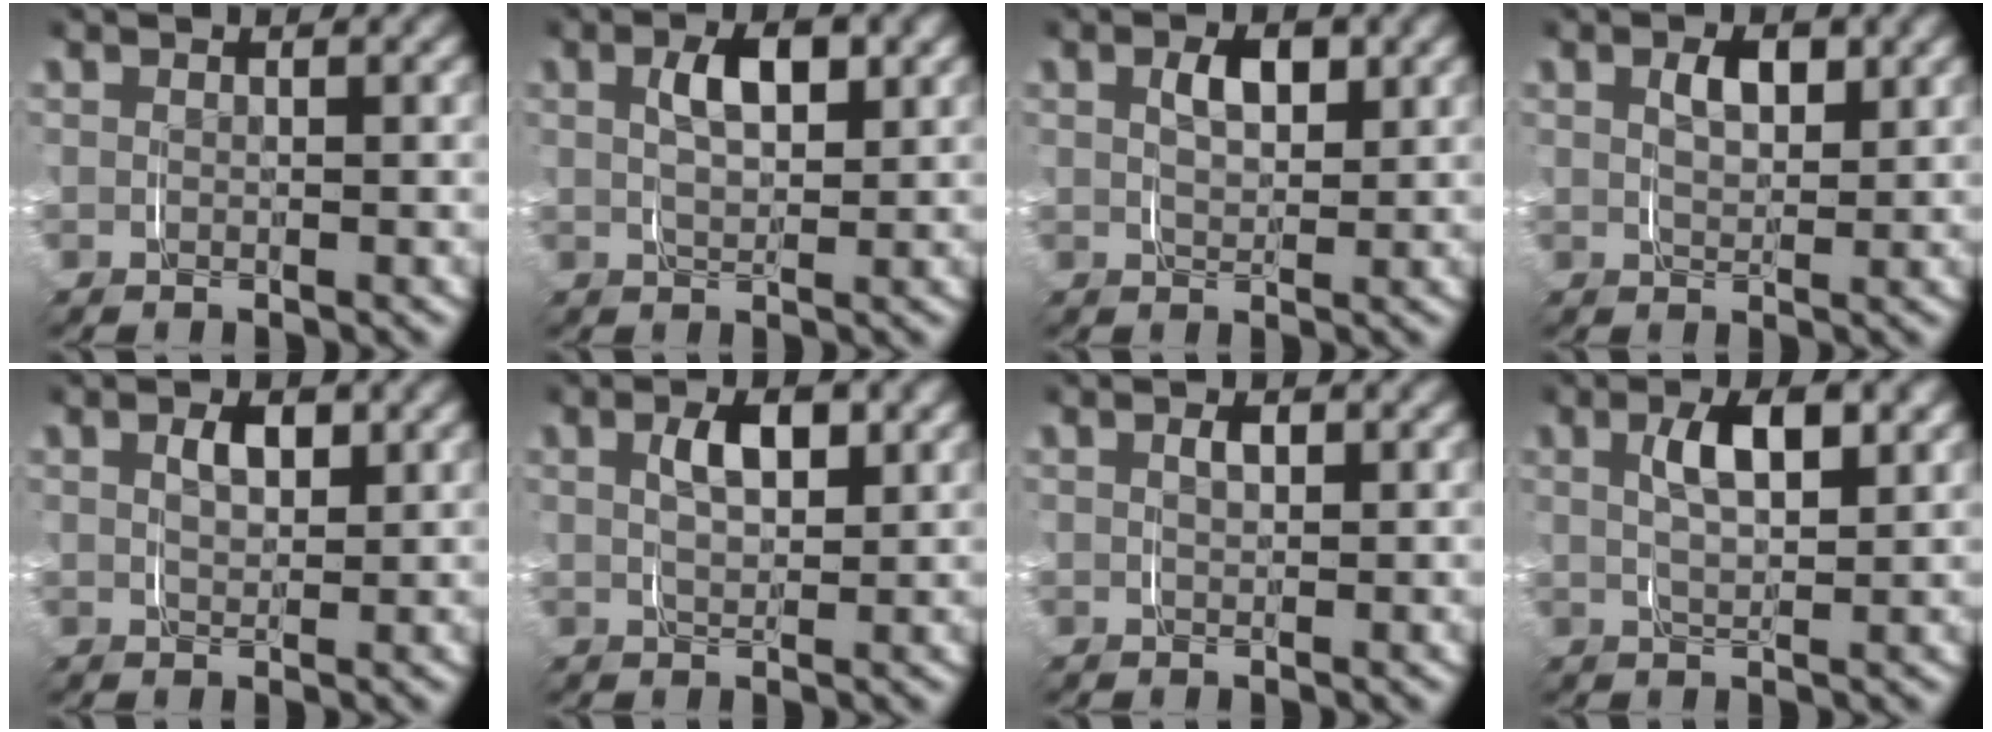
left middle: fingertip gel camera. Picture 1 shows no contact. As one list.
[{"total": 3.4, "force": [0.6, 1.6, 2.9], "torque": [-0.053, -0.008, 0.014]}, {"total": 2.5, "force": [0.5, 1.4, 2.0], "torque": [-0.036, -0.009, 0.012]}, {"total": 2.2, "force": [0.5, 1.2, 1.8], "torque": [-0.031, -0.010, 0.013]}, {"total": 1.9, "force": [0.4, 1.0, 1.5], "torque": [-0.026, -0.008, 0.011]}, {"total": 3.0, "force": [0.6, 1.5, 2.6], "torque": [-0.047, -0.008, 0.013]}, {"total": 1.1, "force": [0.1, 0.6, 0.9], "torque": [-0.016, -0.003, 0.003]}, {"total": 3.7, "force": [0.7, 1.6, 3.3], "torque": [-0.064, -0.005, 0.016]}]